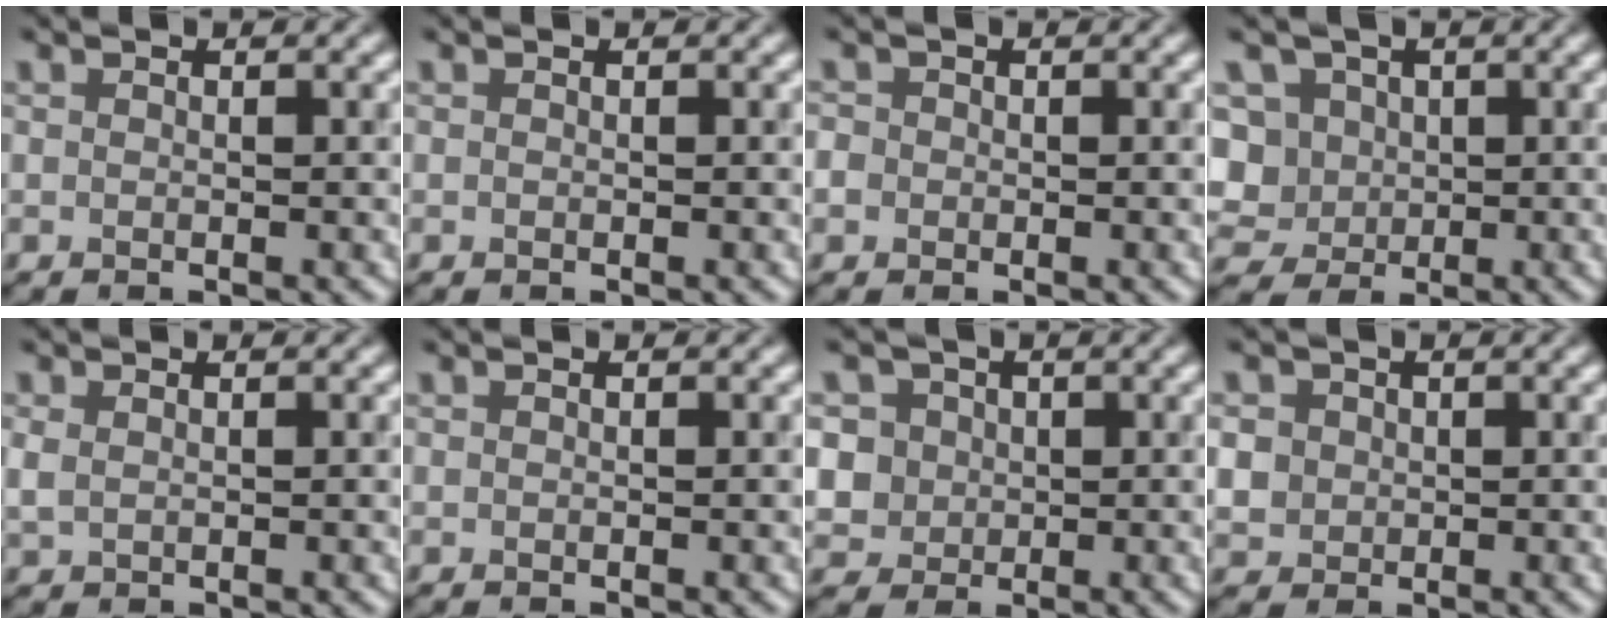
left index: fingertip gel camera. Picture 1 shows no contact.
{"total": 0.0}
{"total": 1.6, "force": [0.0, 1.5, 0.5], "torque": [-0.002, 0.003, -0.006]}
{"total": 9.2, "force": [1.1, 8.2, 4.0], "torque": [-0.089, 0.028, -0.013]}
{"total": 1.2, "force": [0.3, 0.9, 0.8], "torque": [-0.021, -0.001, 0.009]}
{"total": 0.0}
{"total": 5.8, "force": [1.7, 5.2, 2.1], "torque": [-0.043, 0.021, 0.015]}
{"total": 3.6, "force": [0.6, 3.3, 1.2], "torque": [-0.034, 0.015, 0.011]}